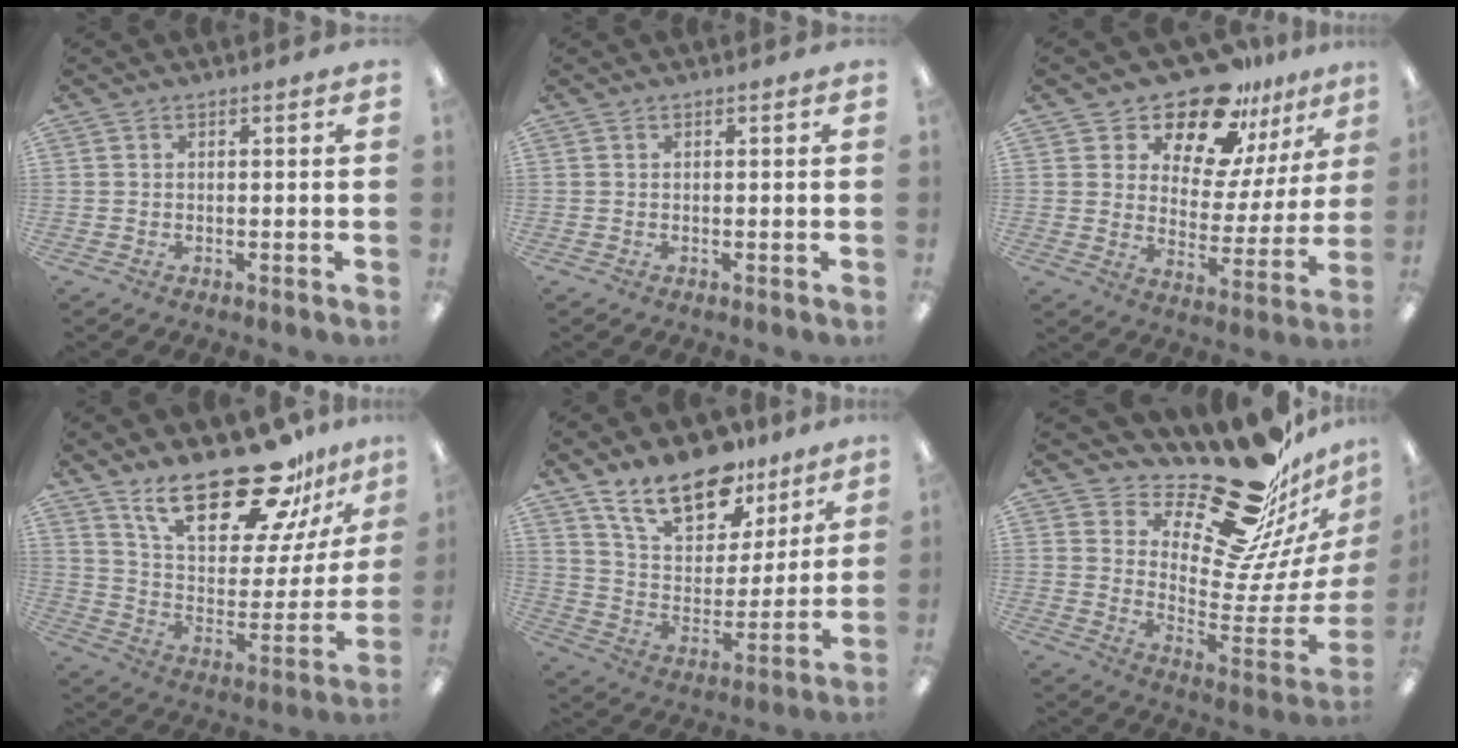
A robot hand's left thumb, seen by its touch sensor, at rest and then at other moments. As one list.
[{"total": 0.0}, {"total": 17.6, "force": [14.4, 7.1, 7.2], "torque": [-0.126, -0.108, 0.252]}, {"total": 24.7, "force": [17.7, 9.1, 14.6], "torque": [-0.232, -0.111, 0.303]}, {"total": 18.3, "force": [13.3, 8.9, 9.0], "torque": [-0.161, -0.071, 0.238]}, {"total": 24.9, "force": [19.4, 9.1, 12.7], "torque": [-0.160, -0.153, 0.329]}]